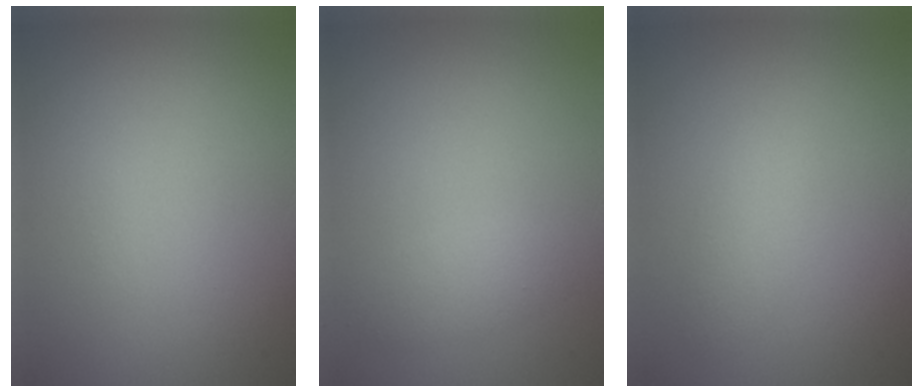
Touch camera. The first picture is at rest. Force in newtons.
{"total": 1.5, "press": 1.5, "slide": 0.1}
{"total": 1.8, "press": 1.8, "slide": 0.1}